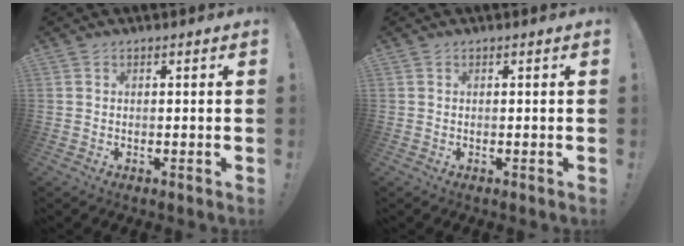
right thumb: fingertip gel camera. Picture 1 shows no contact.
{"total": 0.0}